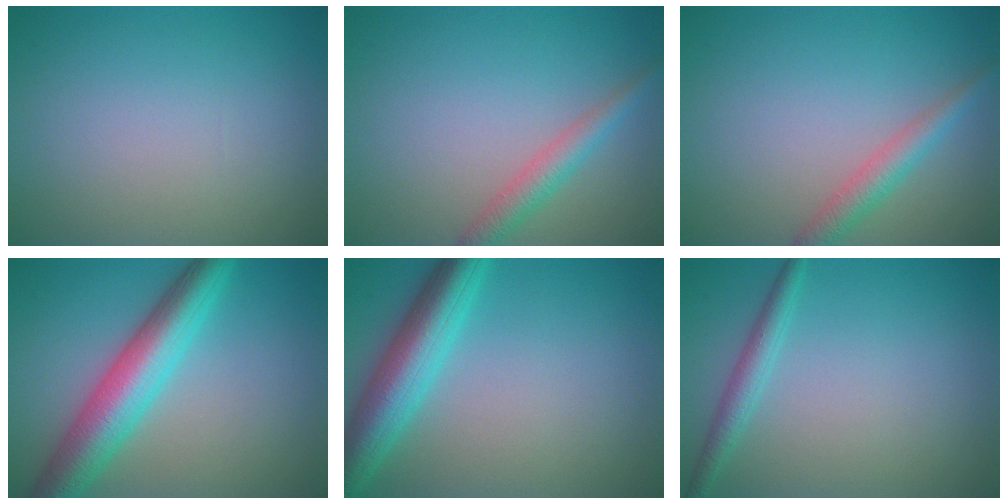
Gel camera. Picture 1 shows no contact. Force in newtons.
{"total": 2.5, "press": 2.5, "slide": 0.1}
{"total": 2.5, "press": 2.5, "slide": 0.1}
{"total": 7.2, "press": 7.2, "slide": 0.2}
{"total": 6.6, "press": 6.6, "slide": 0.2}
{"total": 2.0, "press": 2.0, "slide": 0.0}